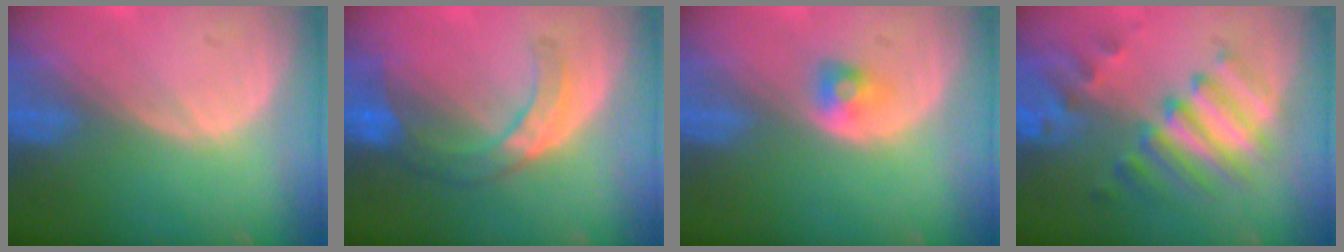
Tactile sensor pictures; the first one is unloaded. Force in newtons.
{"total": 7.5, "press": 6.7, "slide": 3.5}
{"total": 2.2, "press": 2.2, "slide": 0.3}
{"total": 9.0, "press": 8.3, "slide": 3.7}